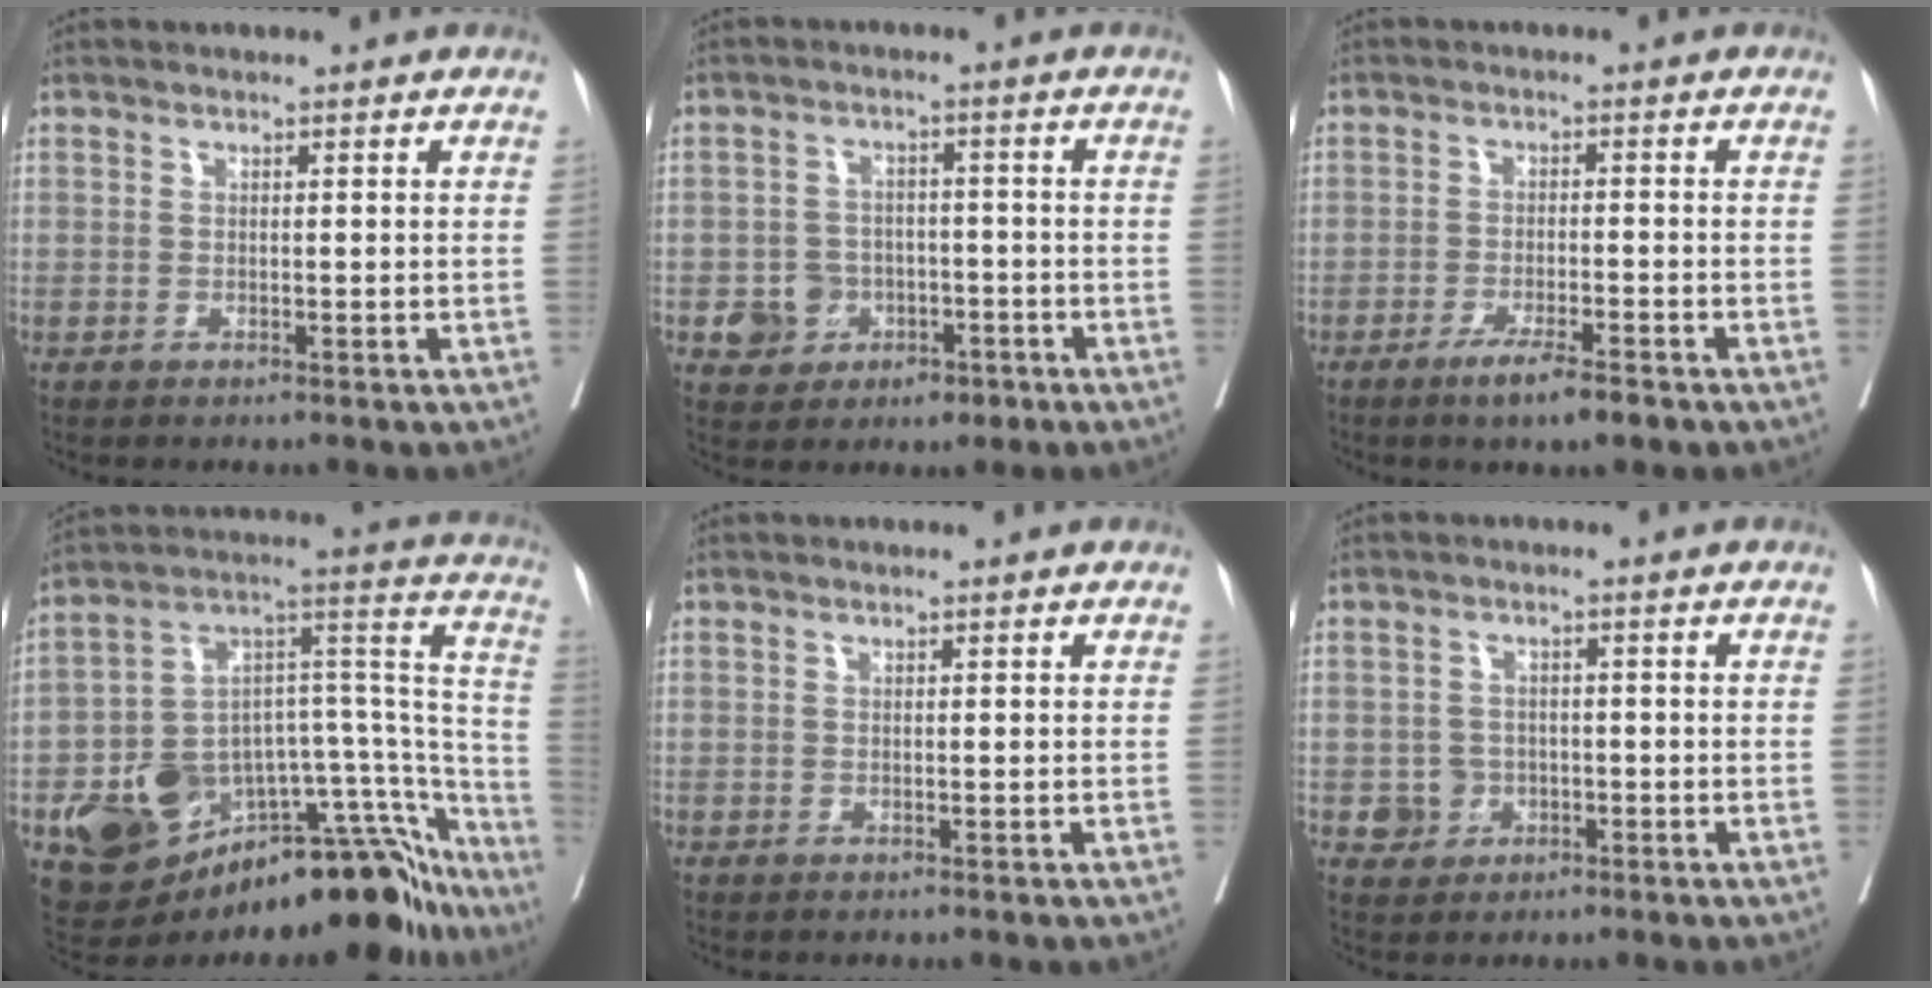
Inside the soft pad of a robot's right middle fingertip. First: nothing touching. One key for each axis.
{"total": 5.6, "fx": -2.2, "fy": 4.9, "fz": 1.6, "tx": -0.016, "ty": 0.015, "tz": -0.022}
{"total": 5.1, "fx": -3.4, "fy": 0.4, "fz": 3.7, "tx": -0.065, "ty": -0.008, "tz": -0.054}
{"total": 30.3, "fx": -20.7, "fy": 10.3, "fz": 19.5, "tx": -0.196, "ty": 0.037, "tz": -0.291}
{"total": 0.0}
{"total": 3.2, "fx": -1.0, "fy": 3.0, "fz": 0.5, "tx": 0.003, "ty": 0.010, "tz": -0.011}